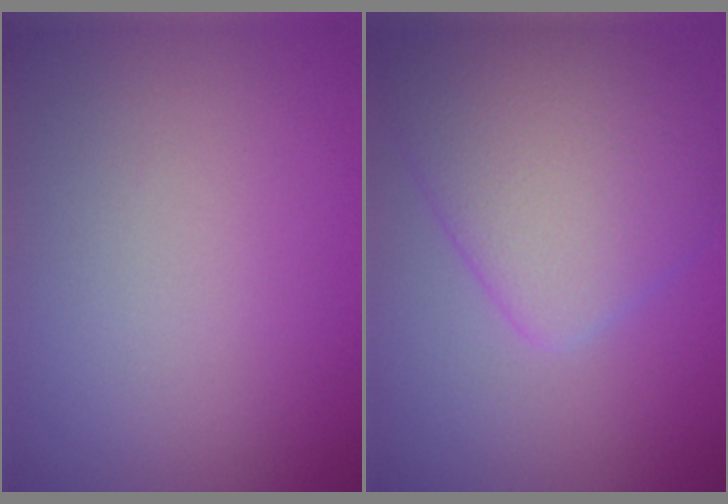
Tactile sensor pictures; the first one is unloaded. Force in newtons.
{"total": 6.5, "press": 6.5, "slide": 0.2}